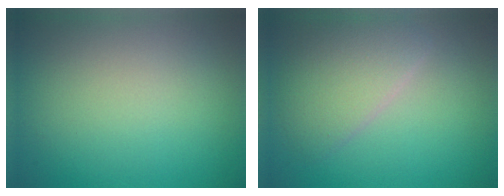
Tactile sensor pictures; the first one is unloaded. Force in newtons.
{"total": 3.8, "press": 3.8, "slide": 0.2}